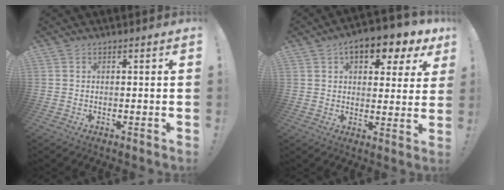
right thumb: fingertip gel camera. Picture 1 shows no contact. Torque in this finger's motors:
{"motor_torque": [0.60, 3.23, 0.57, -0.16, 0.35]}